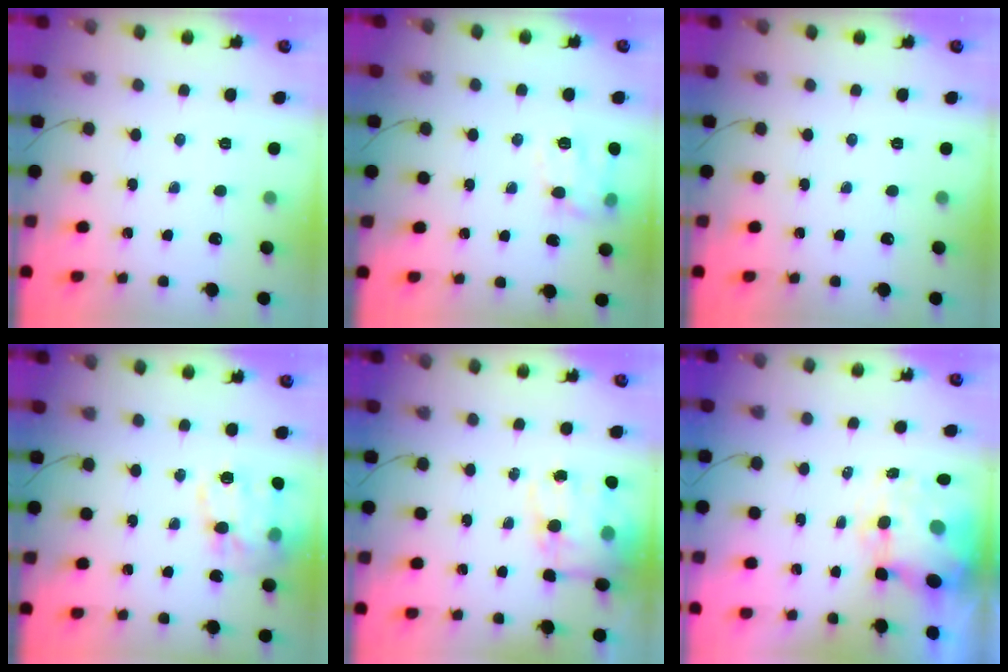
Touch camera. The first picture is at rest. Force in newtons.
{"total": 11.1, "press": 11.1, "slide": 0.2}
{"total": 0.0}
{"total": 17.7, "press": 17.6, "slide": 2.1}
{"total": 14.0, "press": 13.6, "slide": 3.6}
{"total": 9.0, "press": 8.4, "slide": 3.0}